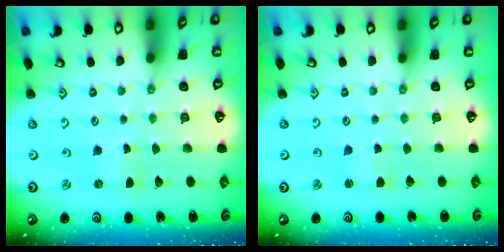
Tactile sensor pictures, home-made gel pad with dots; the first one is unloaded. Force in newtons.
{"total": 1.5, "press": 1.5, "slide": 0.2}